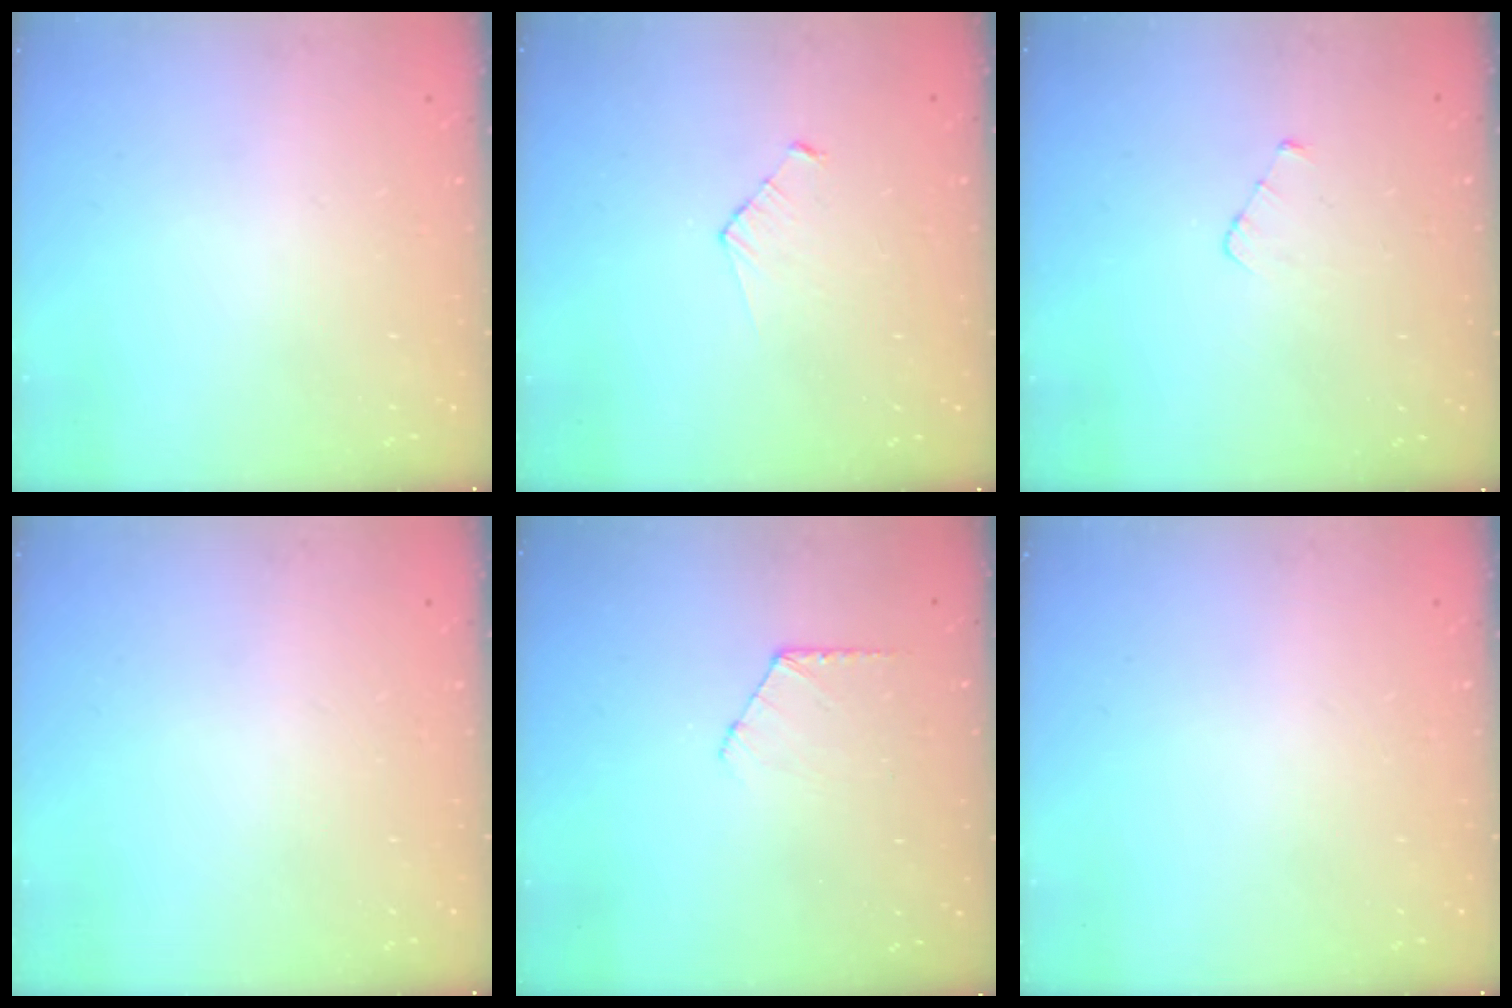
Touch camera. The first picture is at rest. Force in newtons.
{"total": 3.8, "press": 3.8, "slide": 0.4}
{"total": 2.9, "press": 2.9, "slide": 0.3}
{"total": 0.0}
{"total": 6.7, "press": 6.7, "slide": 0.6}
{"total": 0.0}